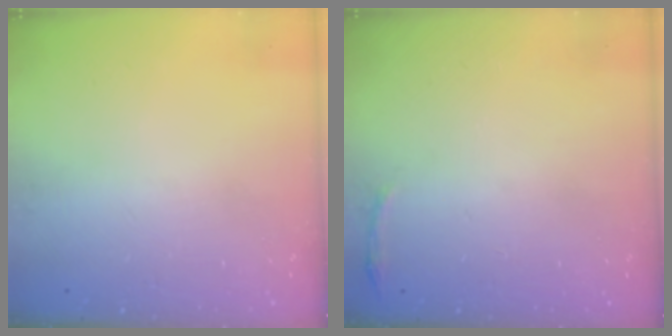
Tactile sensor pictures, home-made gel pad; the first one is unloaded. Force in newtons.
{"total": 3.0, "press": 1.9, "slide": 2.3}